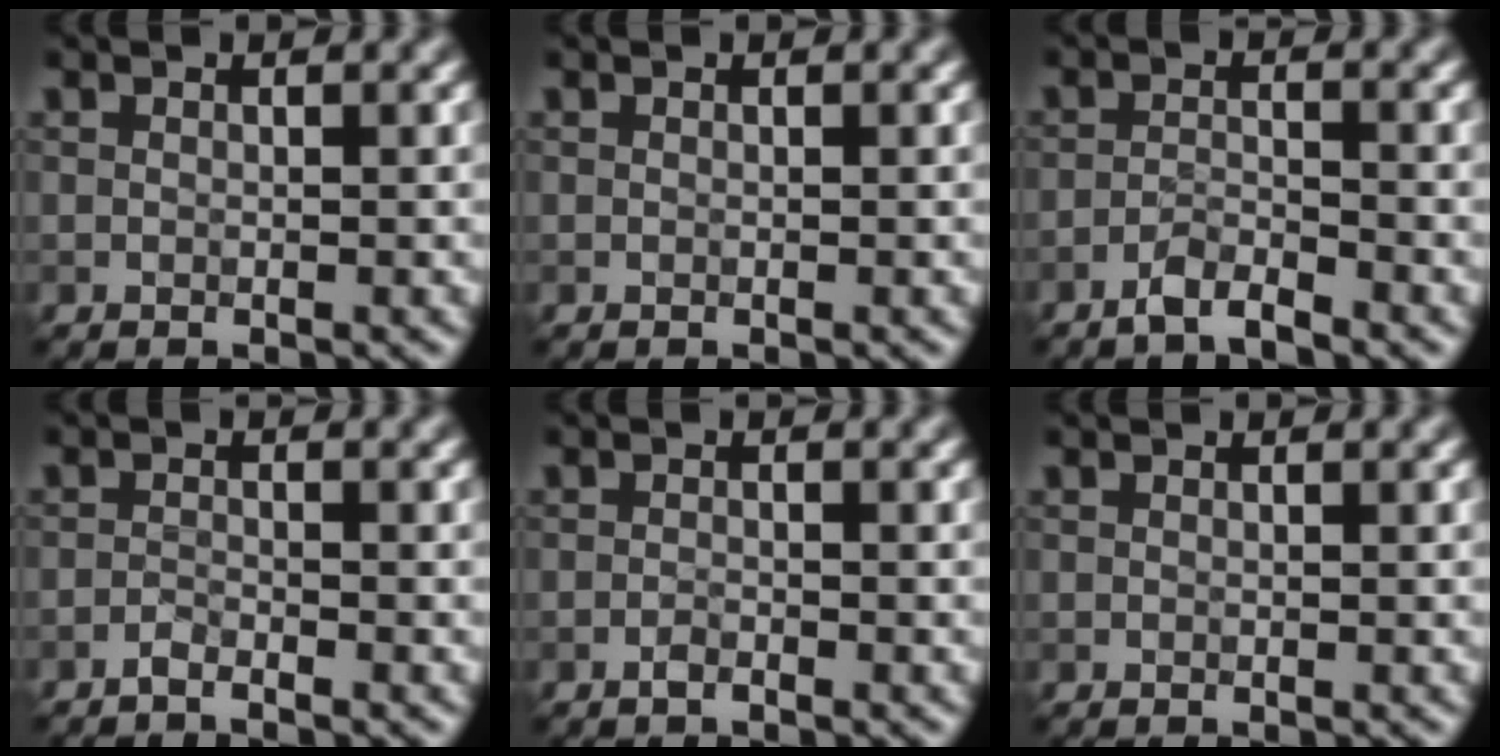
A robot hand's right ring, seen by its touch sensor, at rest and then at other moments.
{"total": 0.0}
{"total": 2.2, "force": [-1.8, 0.3, 1.2], "torque": [-0.022, 0.005, -0.040]}
{"total": 0.9, "force": [-0.8, 0.1, 0.4], "torque": [-0.008, 0.003, -0.019]}
{"total": 0.8, "force": [-0.6, 0.2, 0.5], "torque": [-0.009, 0.002, -0.013]}
{"total": 0.0}